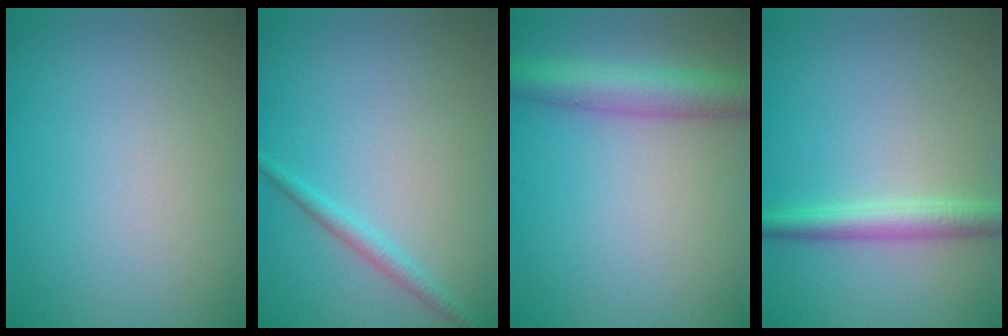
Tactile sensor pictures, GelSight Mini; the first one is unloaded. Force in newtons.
{"total": 1.5, "press": 1.5, "slide": 0.1}
{"total": 4.7, "press": 4.6, "slide": 0.2}
{"total": 2.8, "press": 2.8, "slide": 0.0}